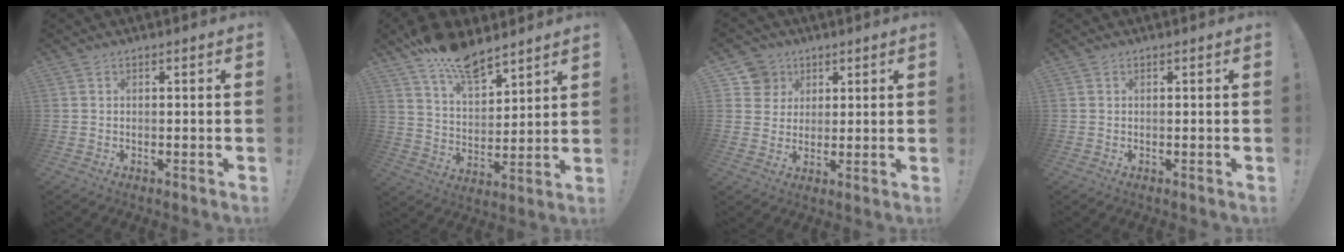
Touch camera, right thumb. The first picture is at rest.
{"total": 13.5, "force": [11.1, 5.2, 5.7], "torque": [-0.105, -0.073, 0.205]}
{"total": 7.7, "force": [3.6, 6.7, 0.9], "torque": [-0.010, -0.025, 0.073]}
{"total": 0.0}